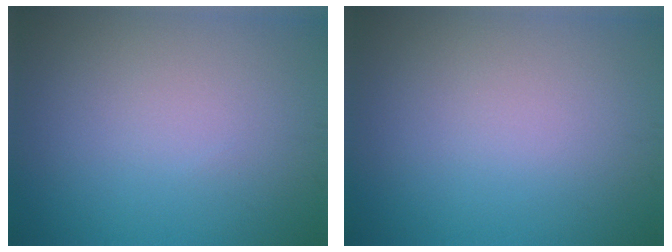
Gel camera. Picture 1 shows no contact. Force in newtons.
{"total": 0.0}